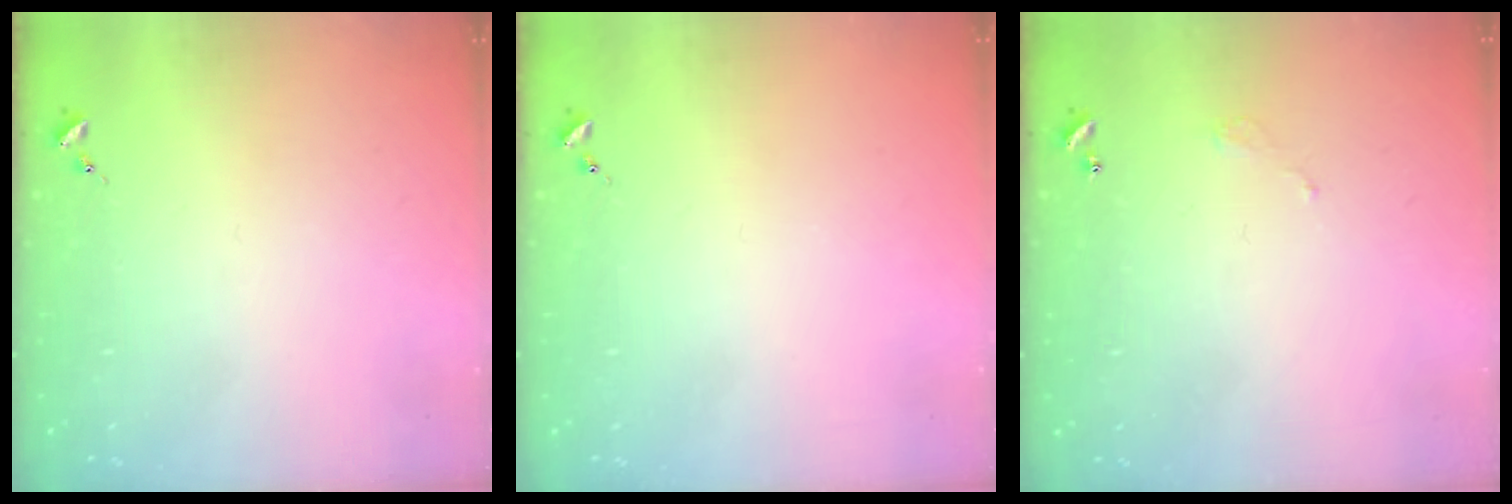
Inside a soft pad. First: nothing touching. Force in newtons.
{"total": 0.0}
{"total": 3.0, "press": 3.0, "slide": 0.2}